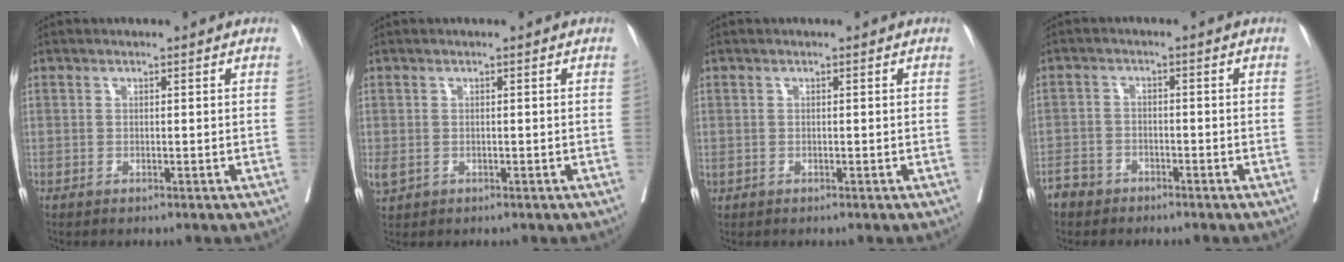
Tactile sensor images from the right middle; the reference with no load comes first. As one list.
[{"total": 1.7, "force": [-0.2, 1.3, 1.1], "torque": [-0.030, -0.004, 0.003]}, {"total": 0.0}, {"total": 3.6, "force": [-2.9, 2.0, 0.1], "torque": [-0.007, 0.005, -0.059]}]